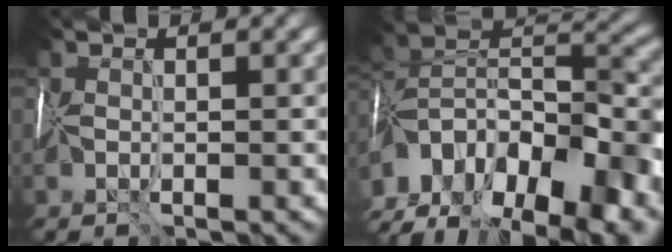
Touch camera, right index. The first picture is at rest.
{"total": 15.4, "force": [-9.2, 8.1, 9.5], "torque": [-0.180, 0.020, -0.140]}